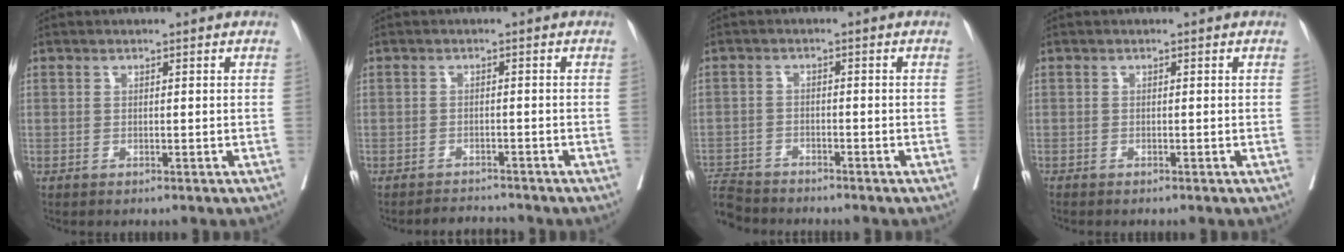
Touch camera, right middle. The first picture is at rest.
{"total": 2.4, "force": [-2.4, 0.0, -0.4], "torque": [0.006, -0.013, -0.035]}
{"total": 6.6, "force": [-6.5, 1.3, 0.5], "torque": [-0.014, -0.005, -0.121]}
{"total": 0.5, "force": [-0.5, 0.1, 0.1], "torque": [-0.008, -0.002, -0.015]}